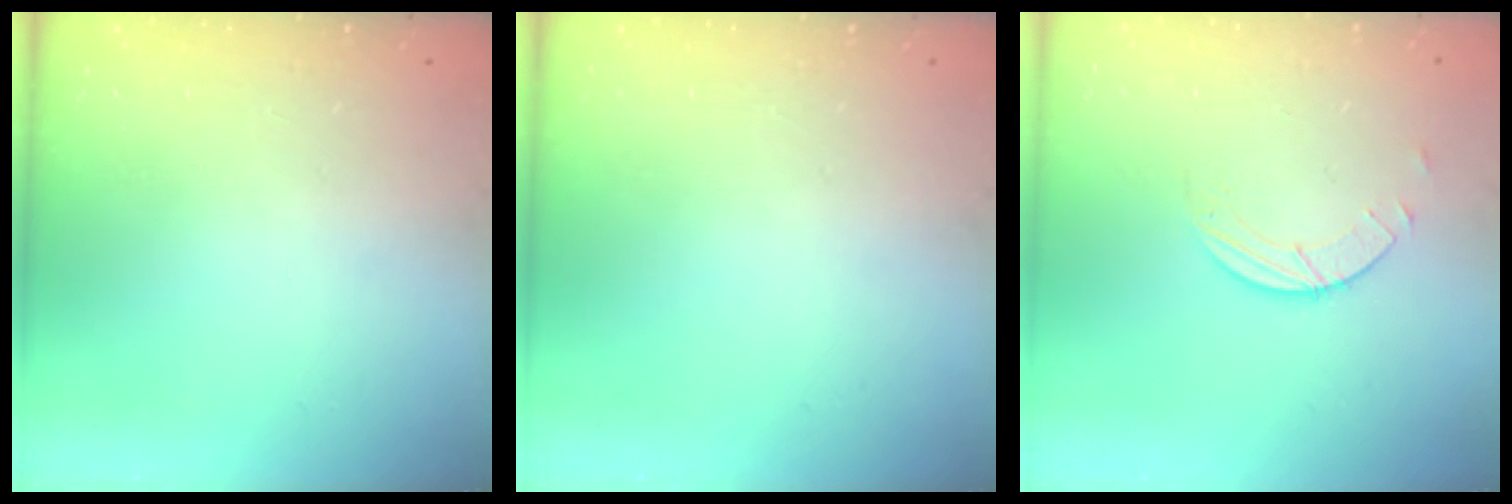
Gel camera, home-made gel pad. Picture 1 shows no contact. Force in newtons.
{"total": 0.0}
{"total": 1.5, "press": 1.5, "slide": 0.1}